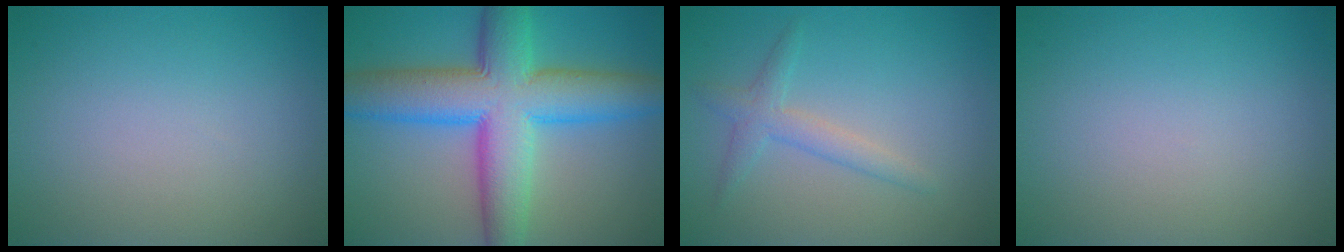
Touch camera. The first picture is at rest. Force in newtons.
{"total": 11.0, "press": 11.0, "slide": 0.3}
{"total": 2.2, "press": 2.2, "slide": 0.1}
{"total": 0.0}